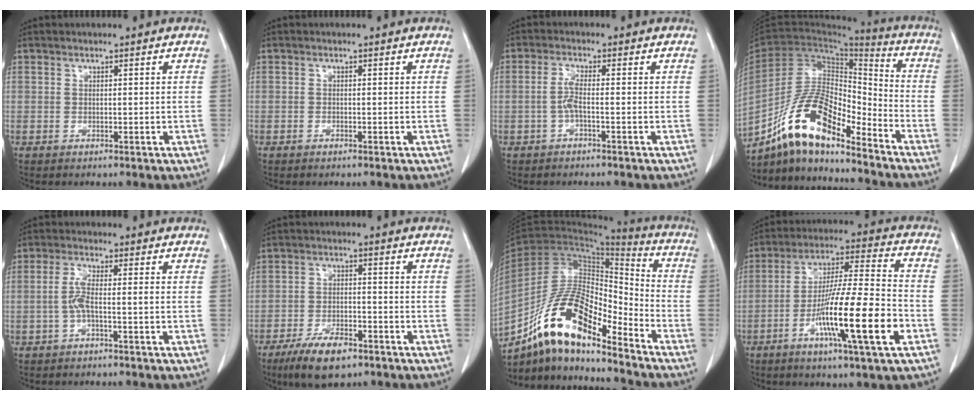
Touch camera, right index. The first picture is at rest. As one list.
[{"total": 0.0}, {"total": 2.6, "force": [-0.8, 0.1, 2.4], "torque": [-0.052, 0.001, -0.020]}, {"total": 14.4, "force": [-11.0, 4.1, 8.3], "torque": [-0.157, 0.025, -0.199]}, {"total": 3.2, "force": [-0.9, 0.1, 3.1], "torque": [-0.065, 0.006, -0.019]}, {"total": 8.2, "force": [-5.6, 2.8, 5.3], "torque": [-0.100, -0.009, -0.095]}, {"total": 15.5, "force": [-11.1, 4.4, 9.9], "torque": [-0.181, 0.031, -0.196]}, {"total": 17.2, "force": [-6.4, 0.2, 15.9], "torque": [-0.283, -0.015, -0.112]}]